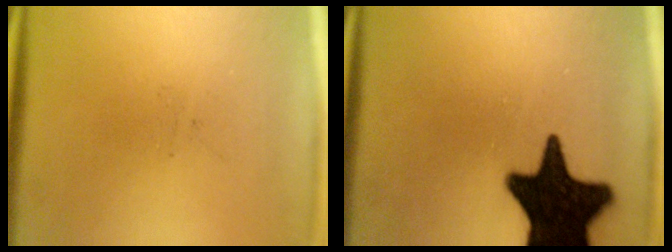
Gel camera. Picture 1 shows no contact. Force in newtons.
{"total": 19.7}